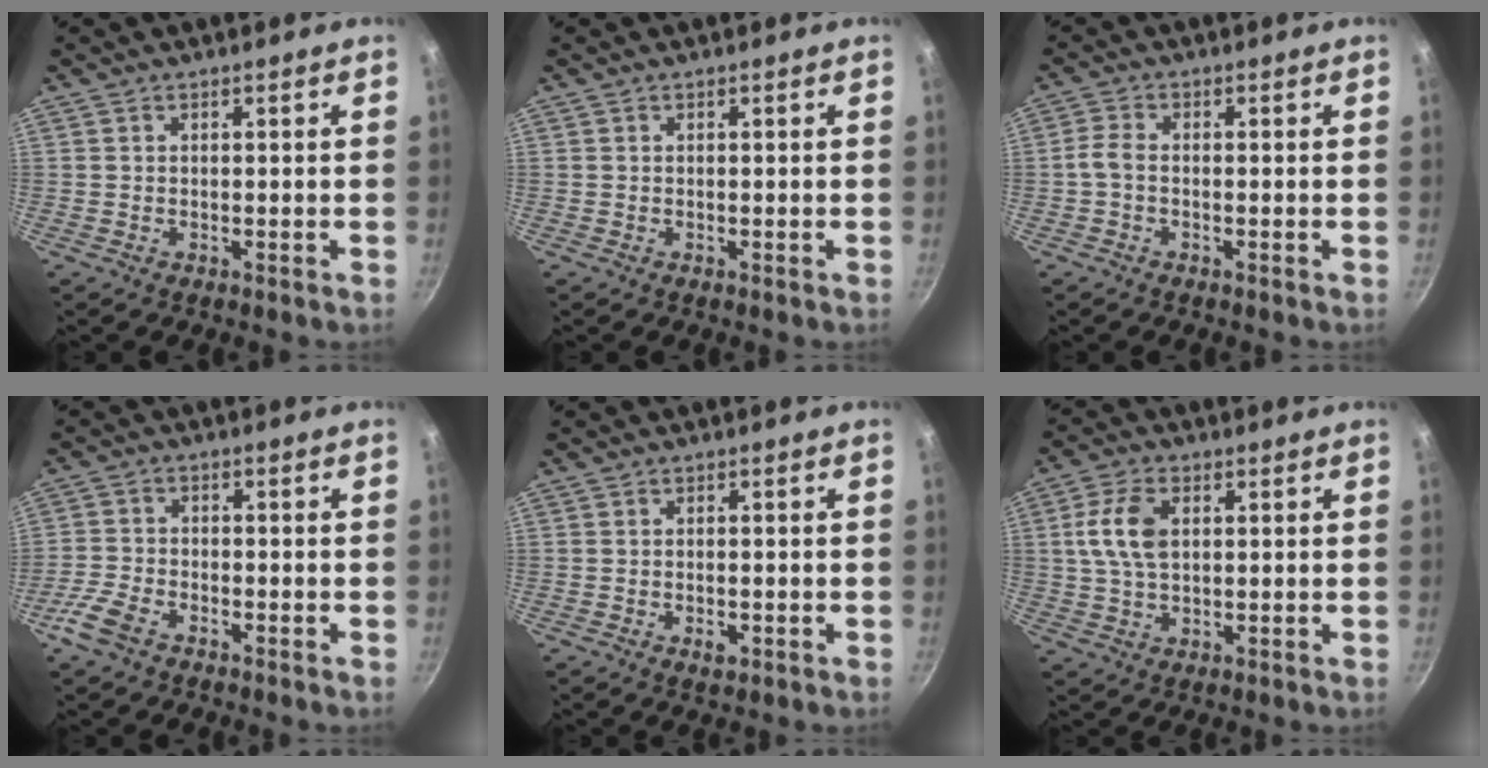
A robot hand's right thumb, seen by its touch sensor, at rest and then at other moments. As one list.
[{"total": 0.0}, {"total": 2.6, "force": [-0.8, 1.4, 2.1], "torque": [-0.053, 0.013, -0.025]}, {"total": 5.7, "force": [-3.7, 2.8, 3.4], "torque": [-0.080, 0.020, -0.081]}, {"total": 2.3, "force": [-0.9, 1.3, 1.7], "torque": [-0.029, 0.002, -0.014]}, {"total": 8.2, "force": [1.5, 4.8, 6.4], "torque": [-0.123, 0.008, 0.025]}]